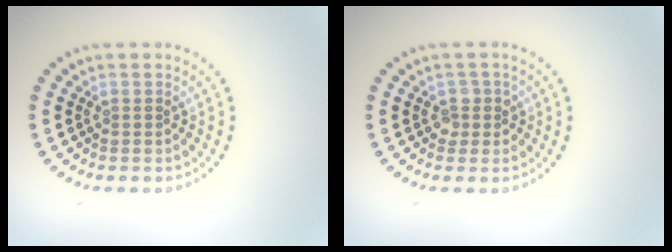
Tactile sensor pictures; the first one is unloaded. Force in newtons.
{"total": 1.4, "press": 1.3, "slide": 0.6}